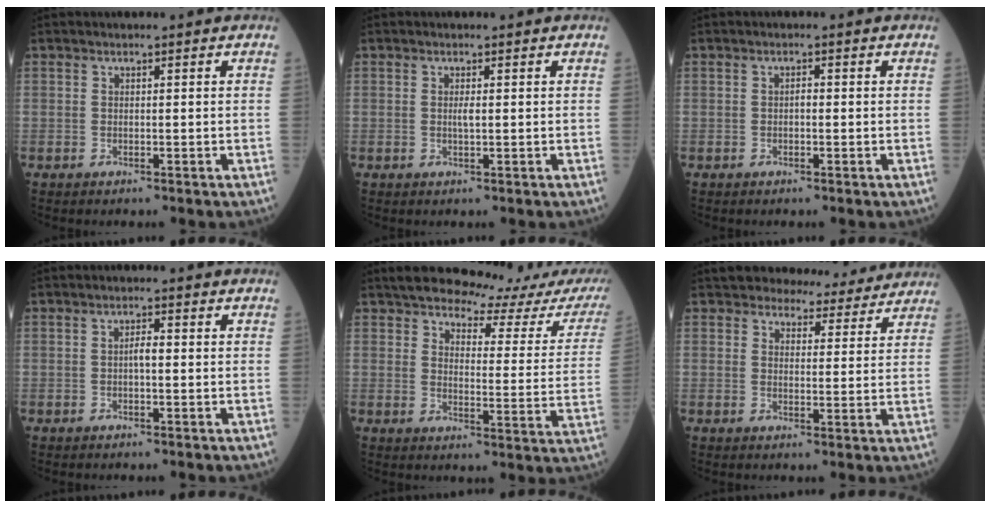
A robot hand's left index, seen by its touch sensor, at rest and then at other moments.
{"total": 1.0, "force": [0.2, 0.1, 1.0], "torque": [-0.023, 0.000, 0.003]}
{"total": 0.7, "force": [-0.1, 0.3, 0.6], "torque": [-0.009, 0.003, -0.003]}
{"total": 1.6, "force": [-0.1, 0.4, 1.5], "torque": [-0.026, 0.005, -0.003]}
{"total": 15.5, "force": [14.5, 1.4, 5.3], "torque": [-0.057, -0.058, 0.162]}
{"total": 9.5, "force": [9.0, 2.8, 1.6], "torque": [-0.003, 0.002, 0.098]}